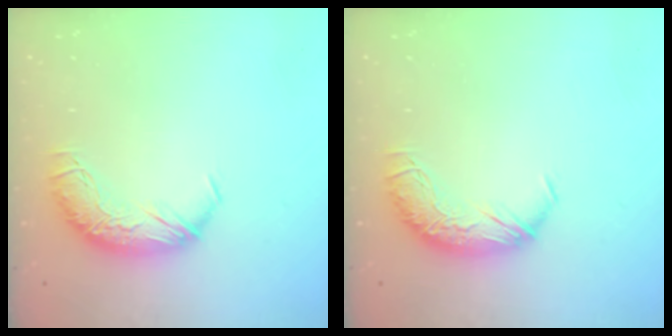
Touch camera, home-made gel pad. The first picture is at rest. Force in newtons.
{"total": 0.0}